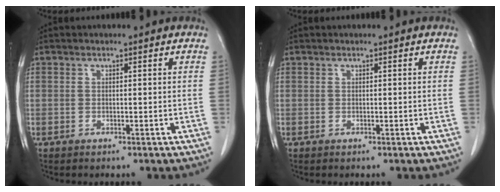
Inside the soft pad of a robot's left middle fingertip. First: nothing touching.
{"total": 0.0}